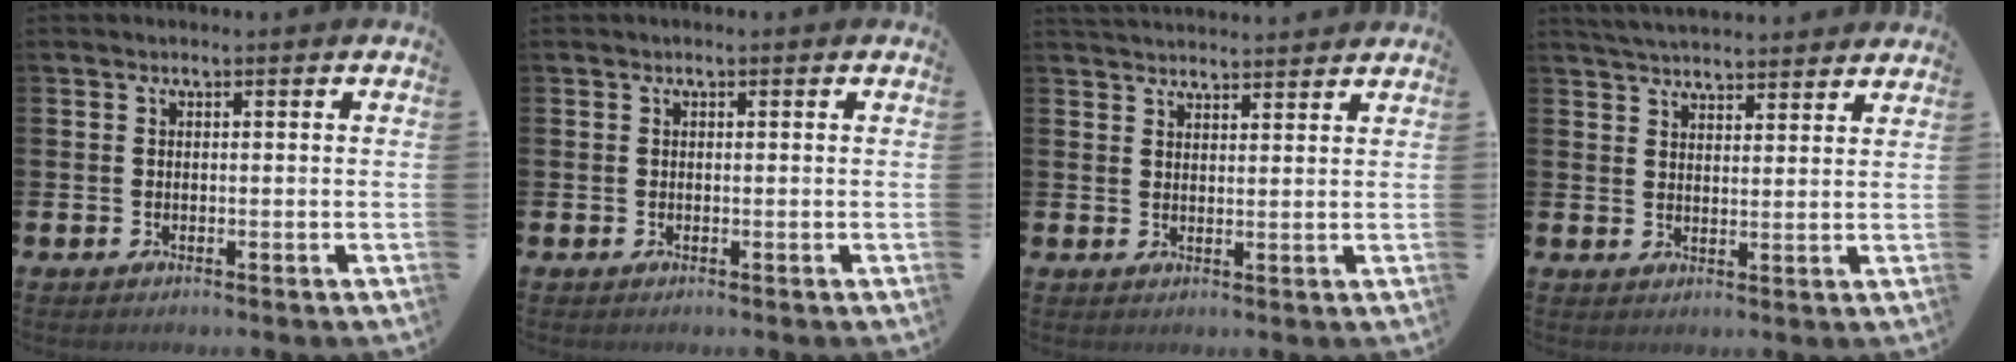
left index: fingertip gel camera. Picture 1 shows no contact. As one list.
[{"total": 0.0}, {"total": 3.2, "force": [3.2, 0.3, 0.1], "torque": [-0.007, -0.017, 0.060]}, {"total": 4.5, "force": [4.5, 0.4, 0.3], "torque": [-0.022, -0.020, 0.083]}]